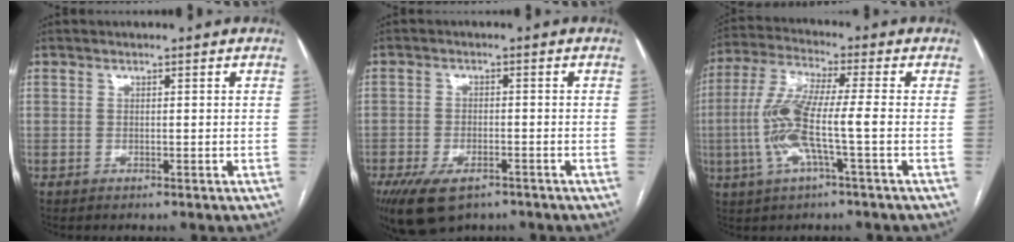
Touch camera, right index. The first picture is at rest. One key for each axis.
{"total": 9.4, "fx": -6.1, "fy": 4.6, "fz": 5.6, "tx": -0.105, "ty": -0.008, "tz": -0.096}
{"total": 10.9, "fx": -2.2, "fy": 0.6, "fz": 10.6, "tx": -0.229, "ty": 0.007, "tz": -0.051}